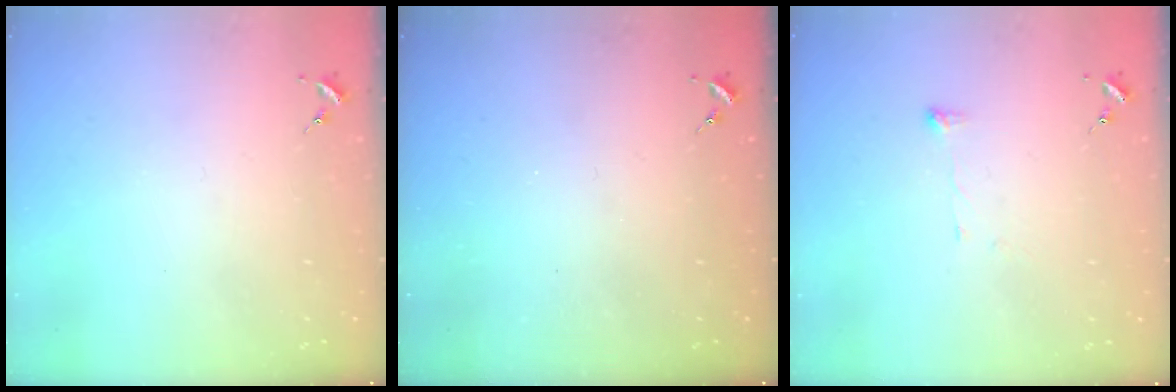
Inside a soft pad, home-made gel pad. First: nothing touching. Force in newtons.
{"total": 0.0}
{"total": 4.3, "press": 4.2, "slide": 0.5}